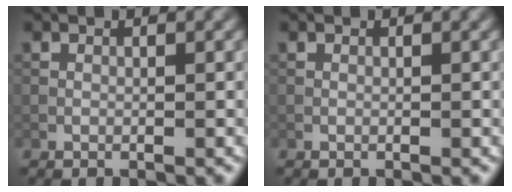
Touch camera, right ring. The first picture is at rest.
{"total": 0.0}